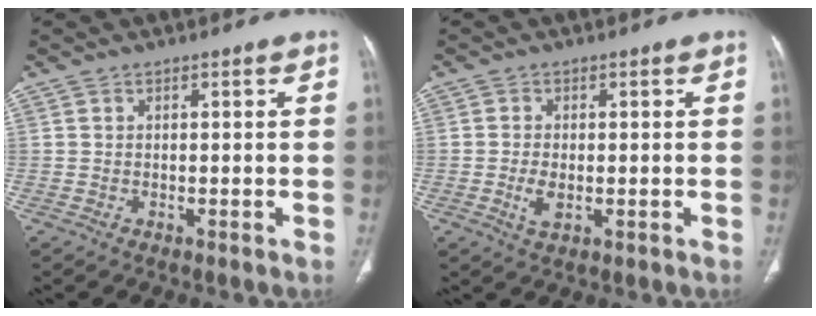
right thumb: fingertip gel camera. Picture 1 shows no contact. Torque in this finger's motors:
{"motor_torque": [-0.29, 0.18, 0.28, 0.28, 0.12]}